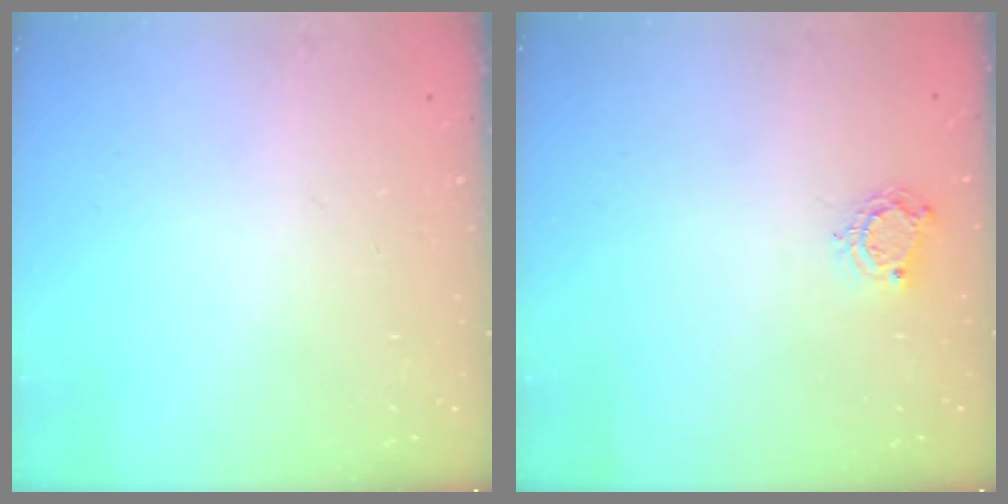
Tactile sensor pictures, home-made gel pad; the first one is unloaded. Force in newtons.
{"total": 6.2, "press": 6.1, "slide": 0.4}